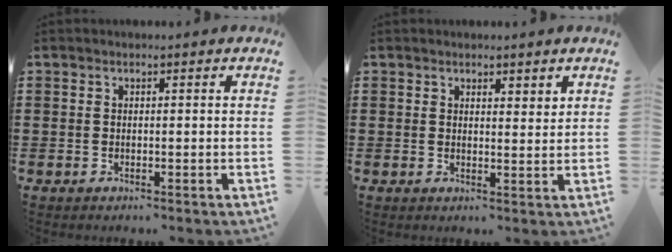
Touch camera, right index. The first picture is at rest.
{"total": 1.9, "force": [1.7, 0.7, 0.2], "torque": [-0.008, 0.005, 0.034]}